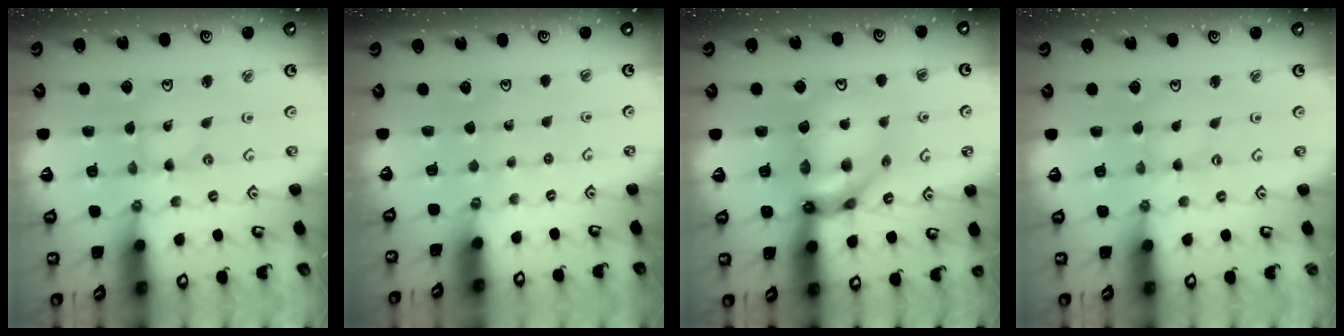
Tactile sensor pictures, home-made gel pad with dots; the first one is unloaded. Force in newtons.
{"total": 0.0}
{"total": 12.4, "press": 12.3, "slide": 1.5}
{"total": 0.0}